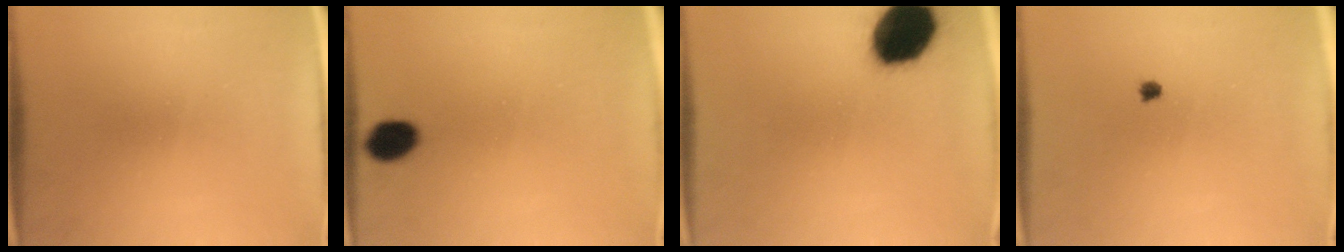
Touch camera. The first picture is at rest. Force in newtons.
{"total": 5.1}
{"total": 15.9}
{"total": 0.6}